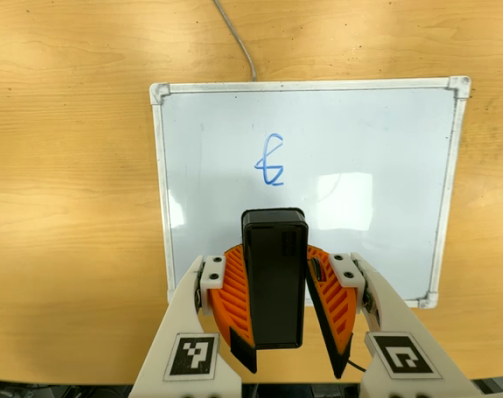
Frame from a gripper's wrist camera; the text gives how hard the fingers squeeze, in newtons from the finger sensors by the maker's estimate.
{"total": 7.5, "left": 7.9, "right": 7.1}